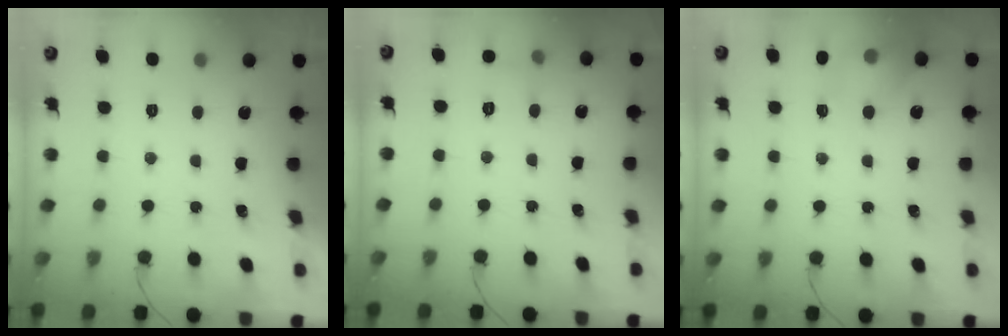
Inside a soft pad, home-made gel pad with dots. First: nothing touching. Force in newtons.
{"total": 3.7, "press": 3.5, "slide": 1.2}
{"total": 10.2, "press": 10.0, "slide": 1.8}